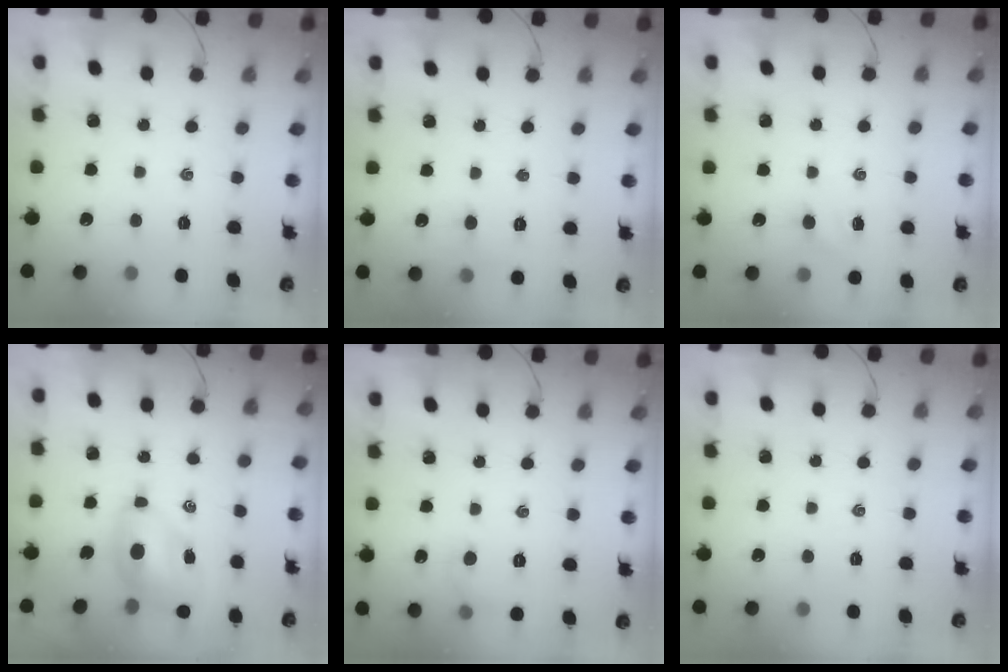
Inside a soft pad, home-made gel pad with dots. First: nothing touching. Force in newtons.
{"total": 3.0, "press": 2.8, "slide": 1.0}
{"total": 4.2, "press": 4.0, "slide": 1.3}
{"total": 6.8, "press": 6.6, "slide": 1.7}
{"total": 4.8, "press": 4.6, "slide": 1.4}
{"total": 0.0}